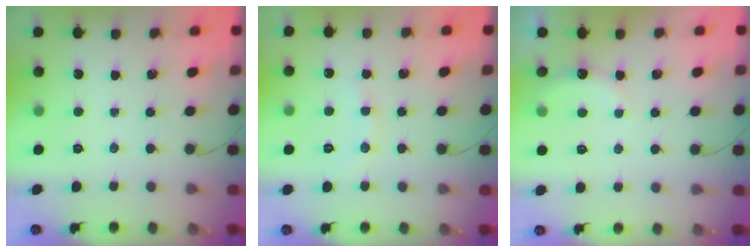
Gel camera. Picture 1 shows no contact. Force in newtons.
{"total": 6.7, "press": 6.5, "slide": 1.8}
{"total": 7.4, "press": 7.3, "slide": 1.4}